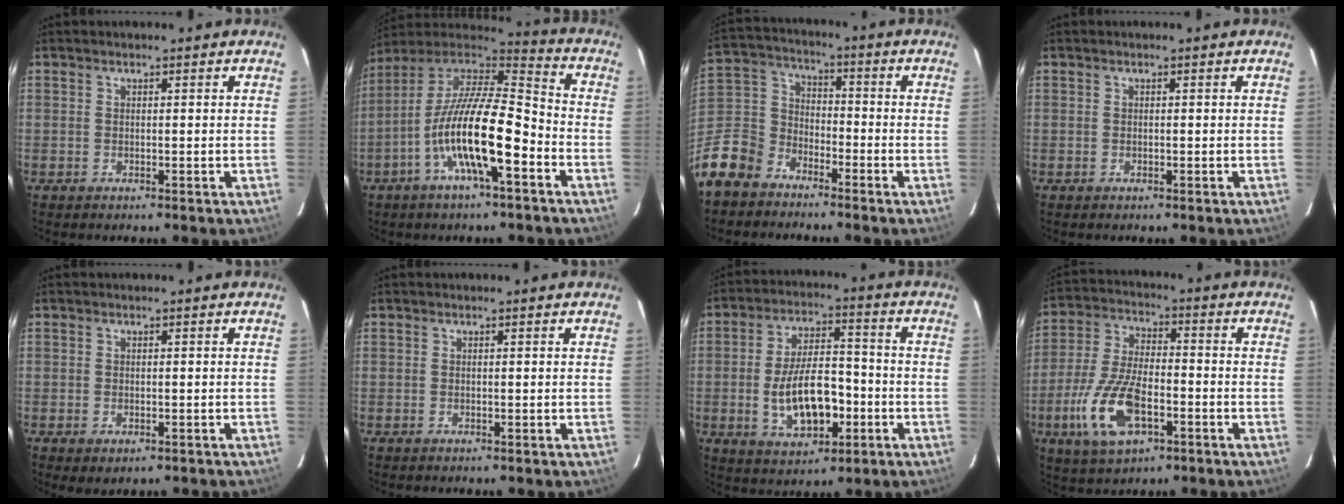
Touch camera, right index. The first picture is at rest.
{"total": 17.9, "force": [-7.2, 4.5, 15.8], "torque": [-0.293, -0.016, -0.143]}
{"total": 13.9, "force": [-9.3, 9.2, 4.6], "torque": [-0.137, 0.033, -0.181]}
{"total": 0.0}
{"total": 2.5, "force": [-1.2, 1.5, 1.7], "torque": [-0.029, -0.009, -0.014]}
{"total": 0.0}
{"total": 12.9, "force": [-3.3, 6.3, 10.7], "torque": [-0.204, 0.007, -0.040]}
{"total": 14.6, "force": [-5.7, 6.5, 11.7], "torque": [-0.255, -0.012, -0.103]}